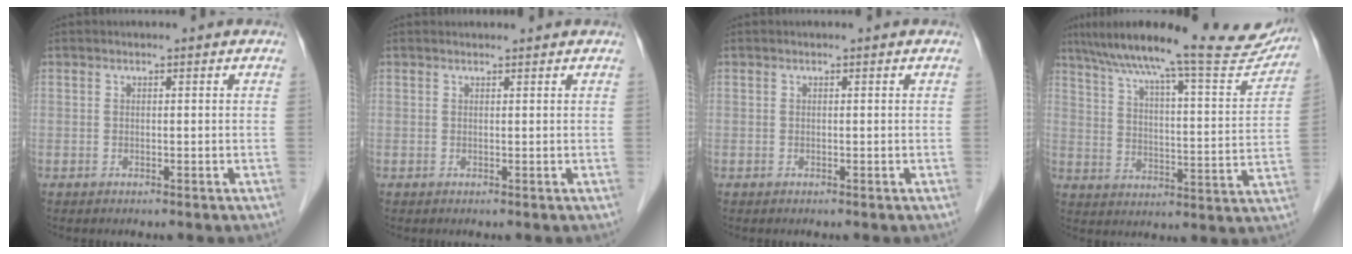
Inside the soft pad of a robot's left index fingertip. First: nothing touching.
{"total": 1.6, "force": [1.5, 0.2, 0.2], "torque": [-0.010, 0.016, 0.022]}
{"total": 0.0}
{"total": 25.5, "force": [22.4, 2.9, 11.9], "torque": [-0.188, -0.024, 0.297]}